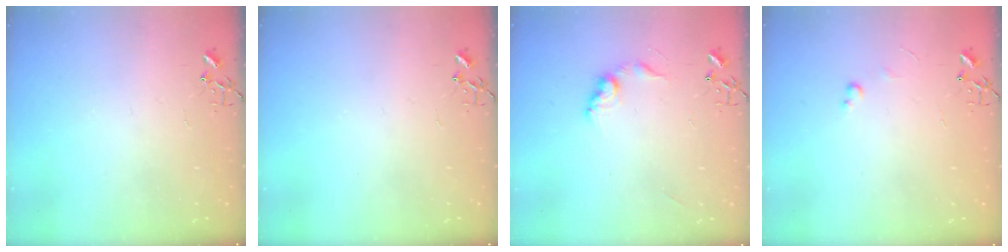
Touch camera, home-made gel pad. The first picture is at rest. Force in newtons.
{"total": 0.0}
{"total": 9.2, "press": 9.2, "slide": 0.5}
{"total": 3.4, "press": 3.4, "slide": 0.5}